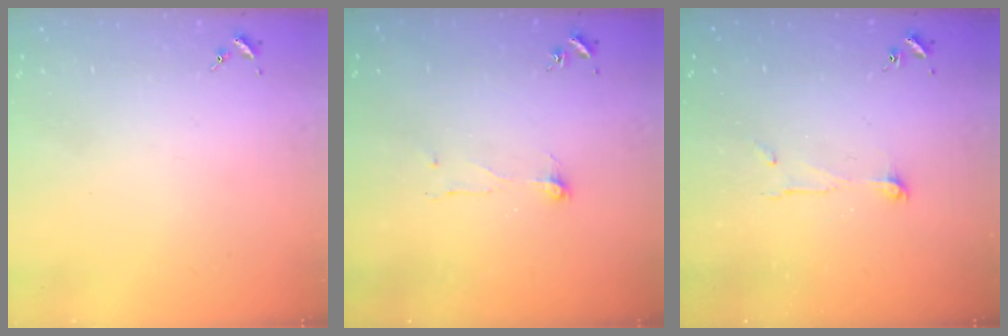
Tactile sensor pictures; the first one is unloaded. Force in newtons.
{"total": 4.5, "press": 4.5, "slide": 0.4}
{"total": 4.8, "press": 4.8, "slide": 0.4}